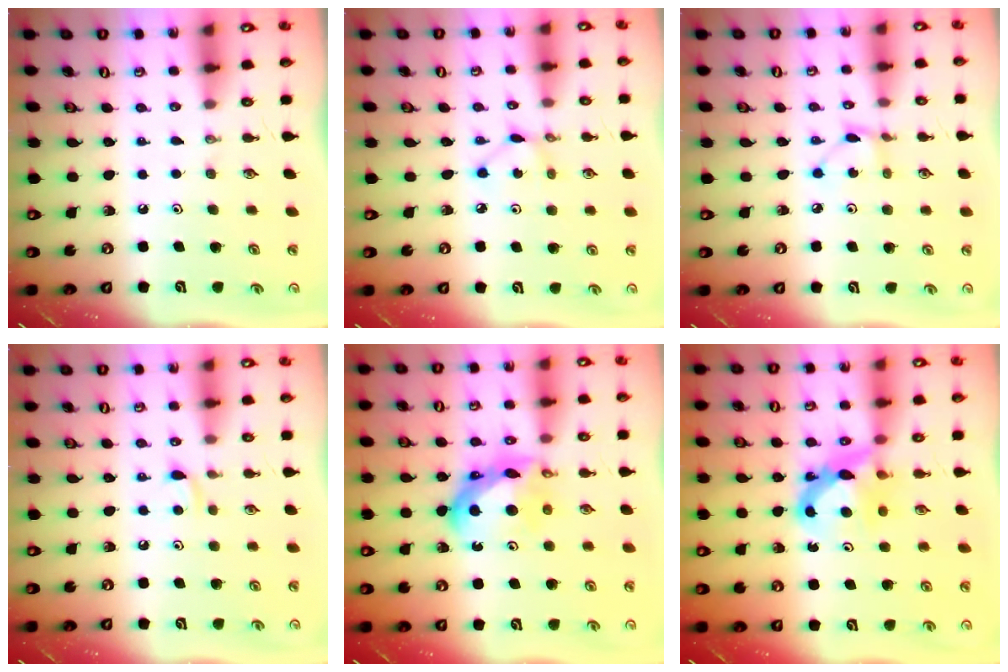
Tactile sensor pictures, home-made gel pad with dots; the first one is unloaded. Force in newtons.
{"total": 2.8, "press": 2.8, "slide": 0.1}
{"total": 2.7, "press": 2.6, "slide": 0.3}
{"total": 4.4, "press": 4.4, "slide": 0.7}
{"total": 10.2, "press": 10.2, "slide": 0.3}
{"total": 7.2, "press": 7.2, "slide": 0.5}